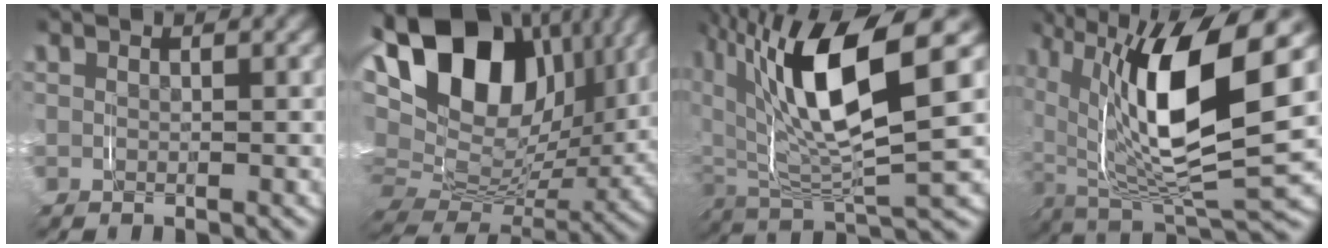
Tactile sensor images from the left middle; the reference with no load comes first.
{"total": 19.4, "force": [4.6, 12.5, 14.1], "torque": [-0.226, 0.005, 0.060]}
{"total": 11.6, "force": [2.8, 4.3, 10.4], "torque": [-0.202, 0.005, 0.042]}
{"total": 14.8, "force": [1.8, 6.5, 13.1], "torque": [-0.208, 0.007, 0.027]}